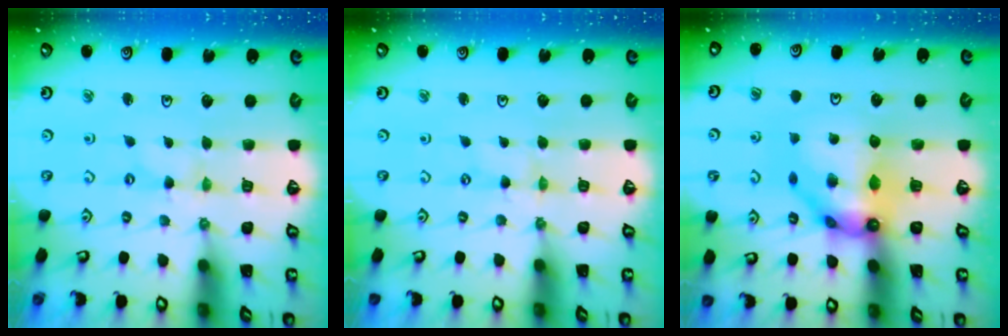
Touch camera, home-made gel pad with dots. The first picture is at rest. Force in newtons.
{"total": 0.0}
{"total": 12.7, "press": 12.6, "slide": 1.6}